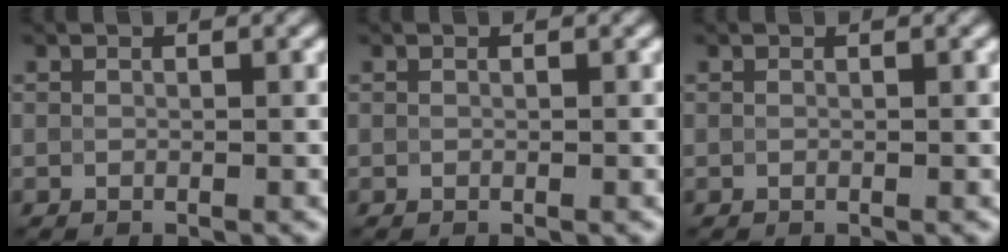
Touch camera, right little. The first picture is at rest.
{"total": 0.0}
{"total": 0.0}